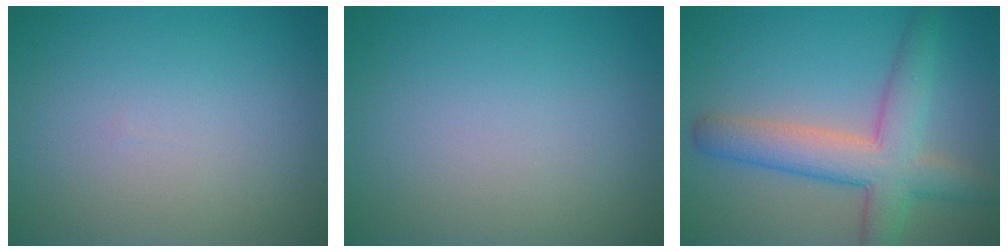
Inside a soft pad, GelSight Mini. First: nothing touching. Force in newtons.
{"total": 0.0}
{"total": 6.6, "press": 6.6, "slide": 0.3}